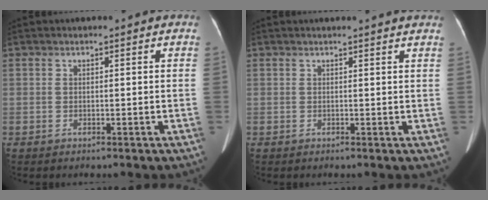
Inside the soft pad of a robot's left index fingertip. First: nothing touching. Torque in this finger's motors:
{"motor_torque": [0.49, -0.80, 0.04, 0.04]}